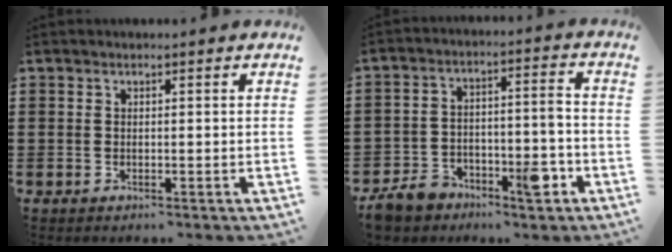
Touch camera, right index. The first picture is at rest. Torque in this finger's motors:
{"motor_torque": [1.50, 0.63, 0.70, 0.08]}